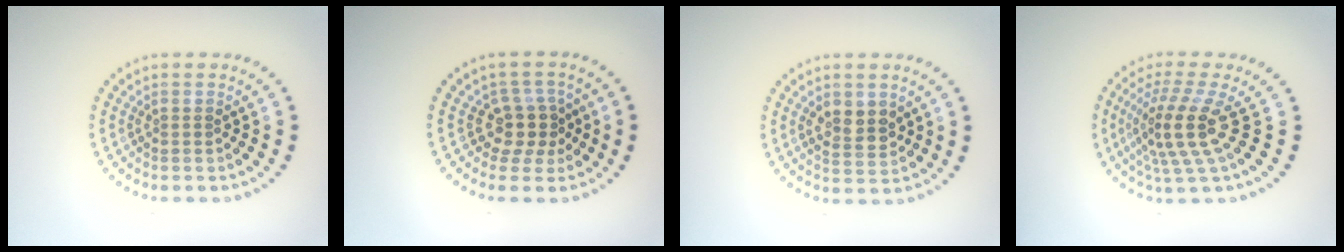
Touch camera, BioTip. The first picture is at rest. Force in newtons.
{"total": 2.9, "press": 2.2, "slide": 1.8}
{"total": 2.6, "press": 2.5, "slide": 0.4}
{"total": 4.7, "press": 3.5, "slide": 3.2}